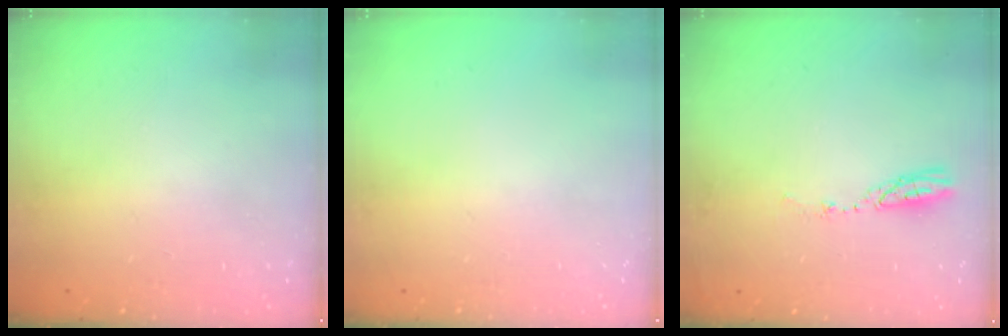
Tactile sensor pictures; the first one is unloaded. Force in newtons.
{"total": 0.0}
{"total": 3.8, "press": 3.8, "slide": 0.3}